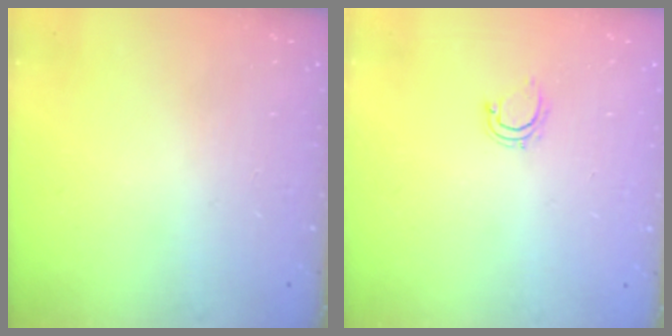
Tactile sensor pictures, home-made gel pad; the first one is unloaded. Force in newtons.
{"total": 4.3, "press": 4.2, "slide": 0.6}